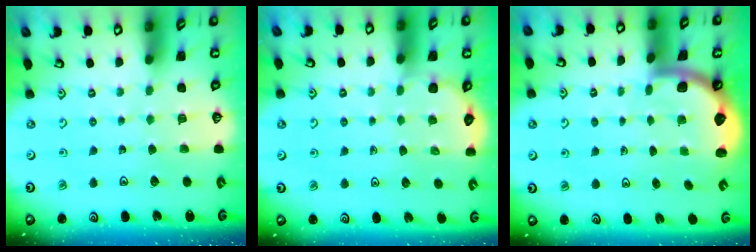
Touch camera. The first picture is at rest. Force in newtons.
{"total": 2.7, "press": 2.7, "slide": 0.5}
{"total": 1.9, "press": 1.8, "slide": 0.3}